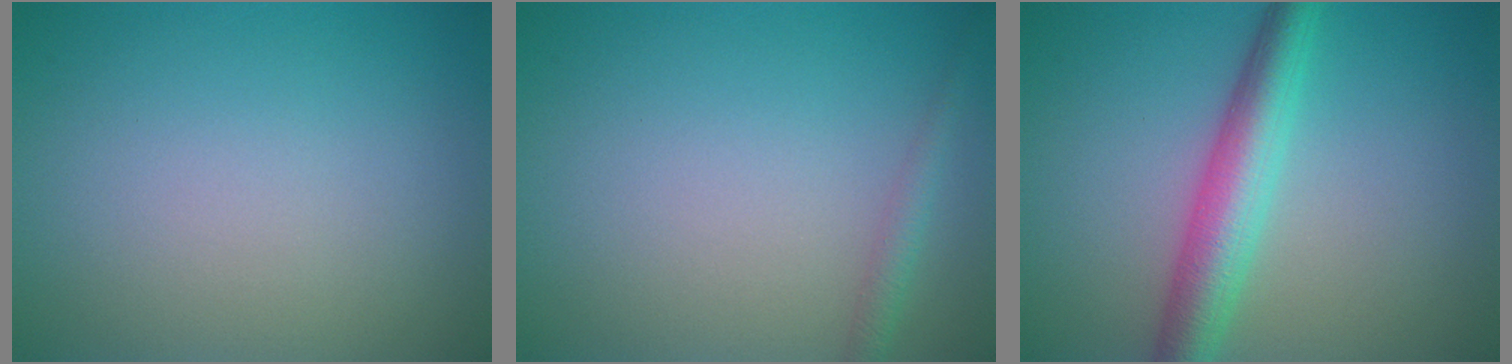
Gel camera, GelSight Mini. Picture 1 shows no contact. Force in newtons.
{"total": 1.4, "press": 1.4, "slide": 0.1}
{"total": 5.0, "press": 5.0, "slide": 0.1}